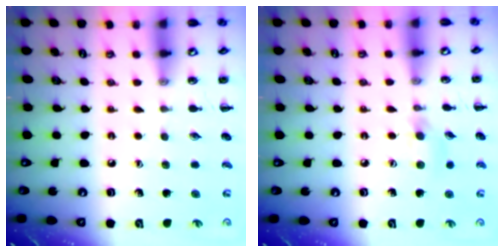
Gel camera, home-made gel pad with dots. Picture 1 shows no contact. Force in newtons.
{"total": 5.4, "press": 5.0, "slide": 2.0}